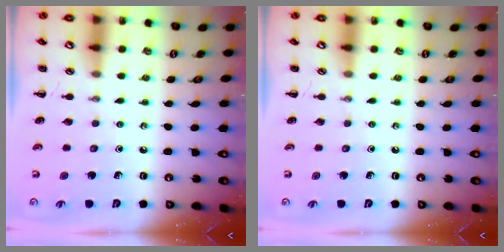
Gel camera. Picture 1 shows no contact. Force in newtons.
{"total": 0.0}